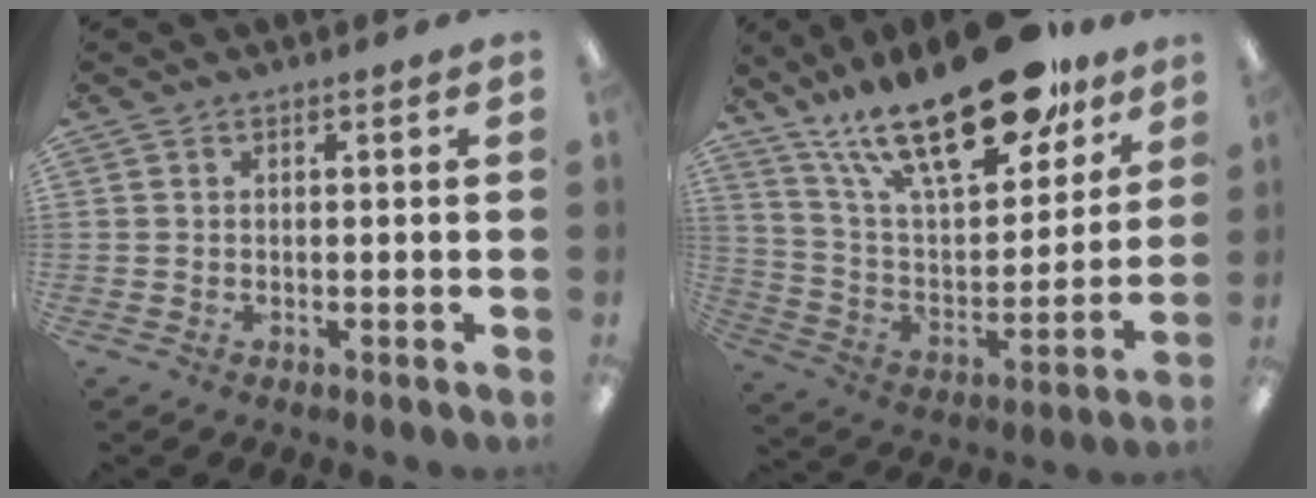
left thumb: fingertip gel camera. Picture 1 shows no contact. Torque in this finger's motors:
{"motor_torque": [0.93, 0.60, 1.39, -1.38, 0.35]}